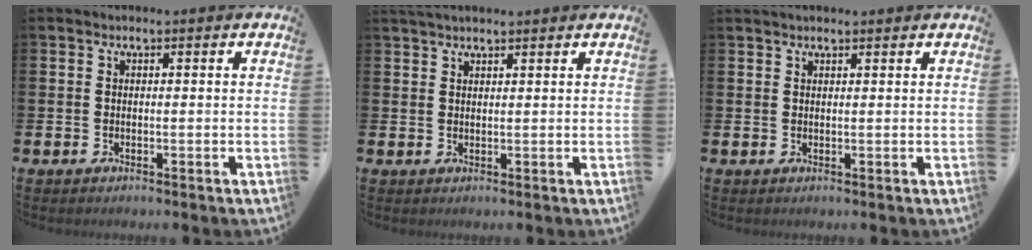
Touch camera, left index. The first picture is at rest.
{"total": 2.2, "force": [2.0, 0.4, 0.8], "torque": [-0.015, 0.001, 0.037]}
{"total": 1.3, "force": [1.2, 0.3, 0.4], "torque": [0.003, -0.002, 0.020]}